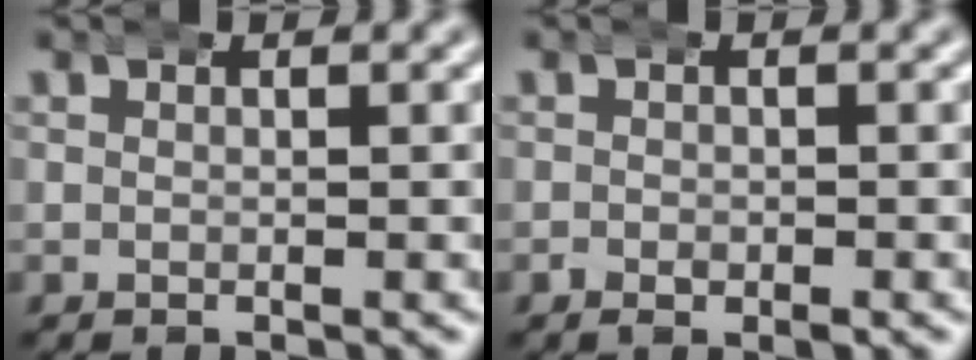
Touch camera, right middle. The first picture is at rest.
{"total": 1.1, "force": [-0.6, 0.7, 0.6], "torque": [-0.010, -0.002, -0.007]}